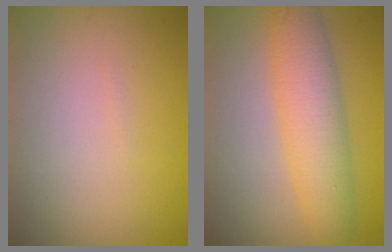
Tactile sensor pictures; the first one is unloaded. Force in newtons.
{"total": 5.4, "press": 5.4, "slide": 0.1}